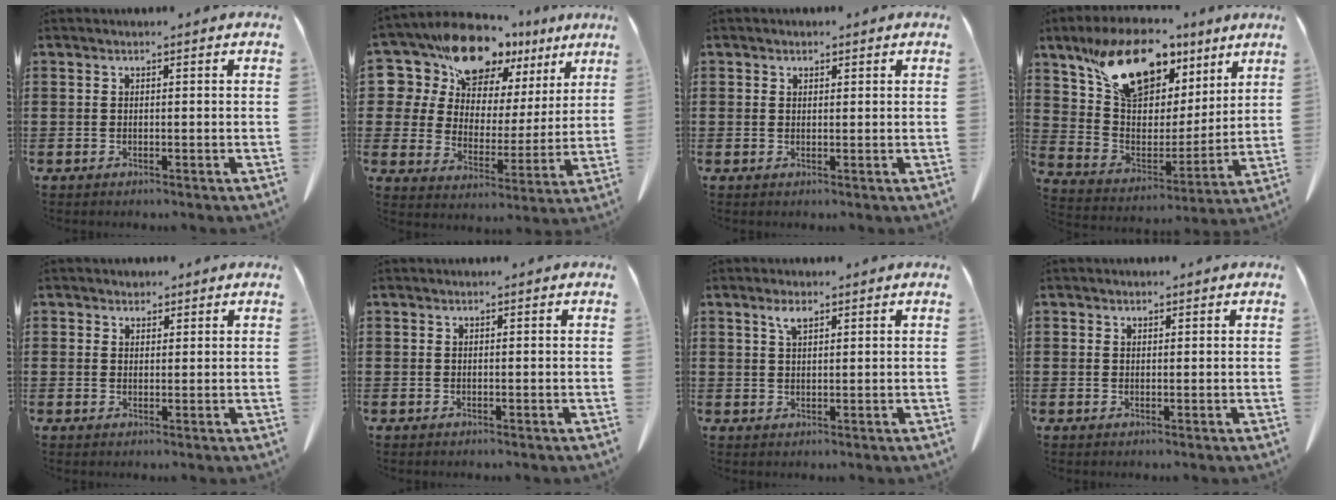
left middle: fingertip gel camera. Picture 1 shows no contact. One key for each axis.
{"total": 13.3, "fx": 11.8, "fy": 5.4, "fz": 2.7, "tx": -0.090, "ty": -0.083, "tz": 0.216}
{"total": 1.1, "fx": 0.8, "fy": 0.6, "fz": 0.2, "tx": -0.006, "ty": 0.003, "tz": 0.017}
{"total": 15.3, "fx": 10.4, "fy": 7.8, "fz": 7.9, "tx": -0.170, "ty": -0.041, "tz": 0.189}
{"total": 1.9, "fx": 1.6, "fy": 1.0, "fz": 0.1, "tx": -0.007, "ty": 0.004, "tz": 0.032}
{"total": 0.0}
{"total": 2.7, "fx": 1.7, "fy": 0.8, "fz": 2.0, "tx": -0.045, "ty": 0.003, "tz": 0.029}
{"total": 0.9, "fx": 0.7, "fy": 0.5, "fz": 0.2, "tx": -0.006, "ty": 0.001, "tz": 0.015}